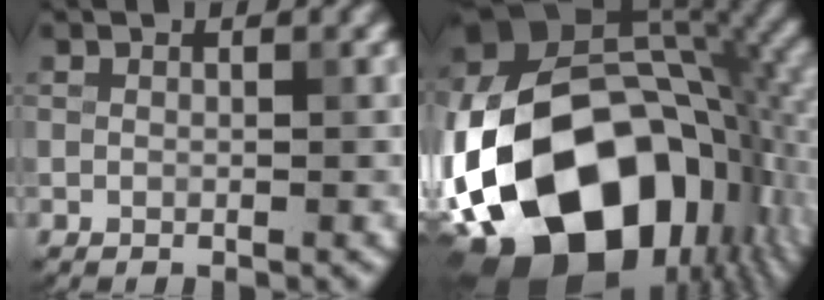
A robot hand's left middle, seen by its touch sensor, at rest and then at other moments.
{"total": 21.5, "force": [-6.9, 14.4, 14.4], "torque": [-0.302, -0.032, -0.107]}